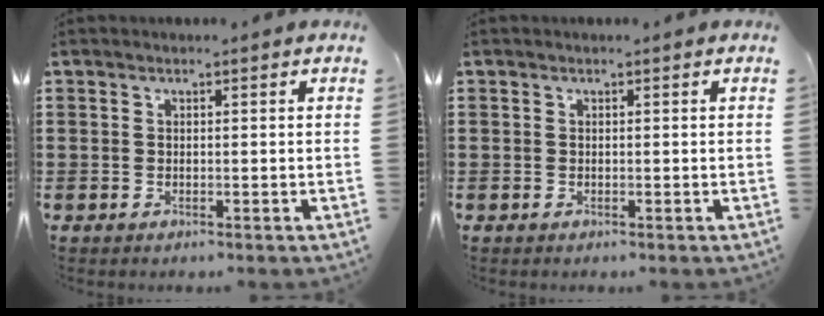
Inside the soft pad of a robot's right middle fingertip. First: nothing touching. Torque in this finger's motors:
{"motor_torque": [-1.19, -0.95, 0.05, -0.01]}